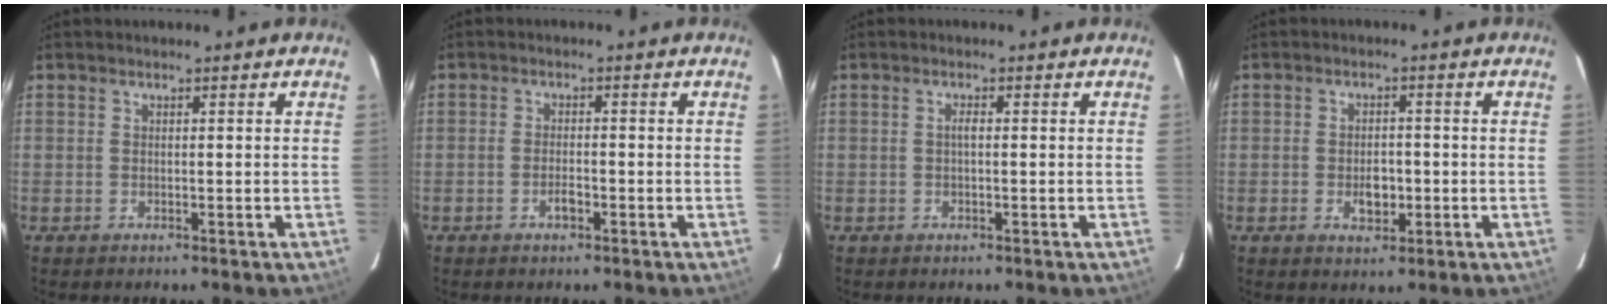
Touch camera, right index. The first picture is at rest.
{"total": 2.3, "force": [-1.2, 1.1, 1.6], "torque": [-0.032, 0.001, -0.022]}
{"total": 1.0, "force": [-0.1, 0.2, 0.9], "torque": [-0.017, 0.004, -0.003]}
{"total": 4.1, "force": [-1.1, 2.9, 2.6], "torque": [-0.045, 0.002, -0.011]}